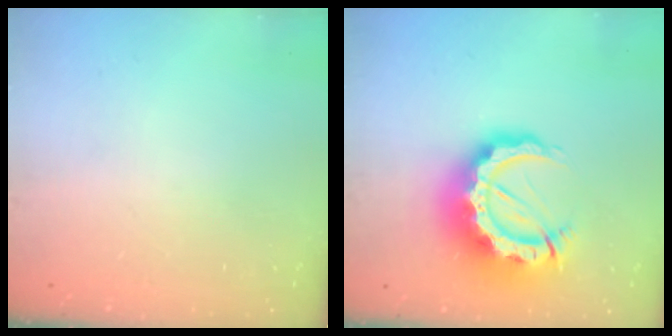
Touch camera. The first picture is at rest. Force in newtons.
{"total": 18.5, "press": 18.4, "slide": 1.8}